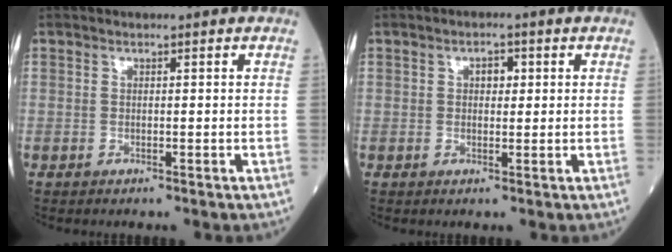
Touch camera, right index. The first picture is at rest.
{"total": 2.1, "force": [0.6, 1.2, 1.6], "torque": [-0.023, 0.007, 0.008]}